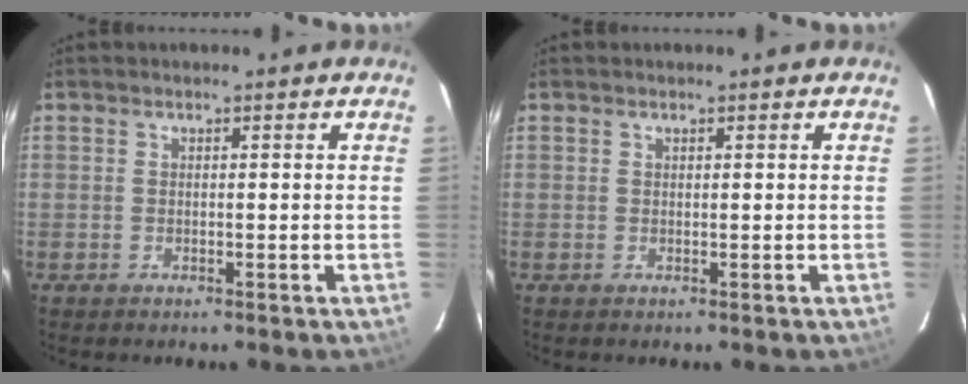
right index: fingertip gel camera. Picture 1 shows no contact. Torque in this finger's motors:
{"motor_torque": [0.09, 0.03, 0.07, 0.01]}